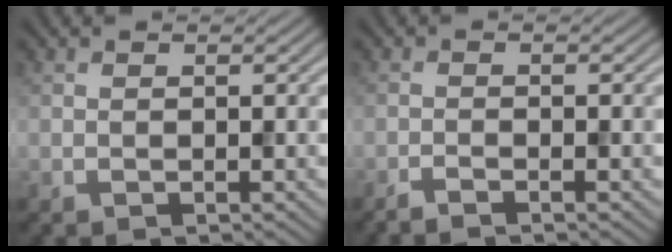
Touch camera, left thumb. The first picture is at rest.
{"total": 1.7, "force": [-1.3, 0.1, 1.0], "torque": [-0.015, 0.001, -0.033]}